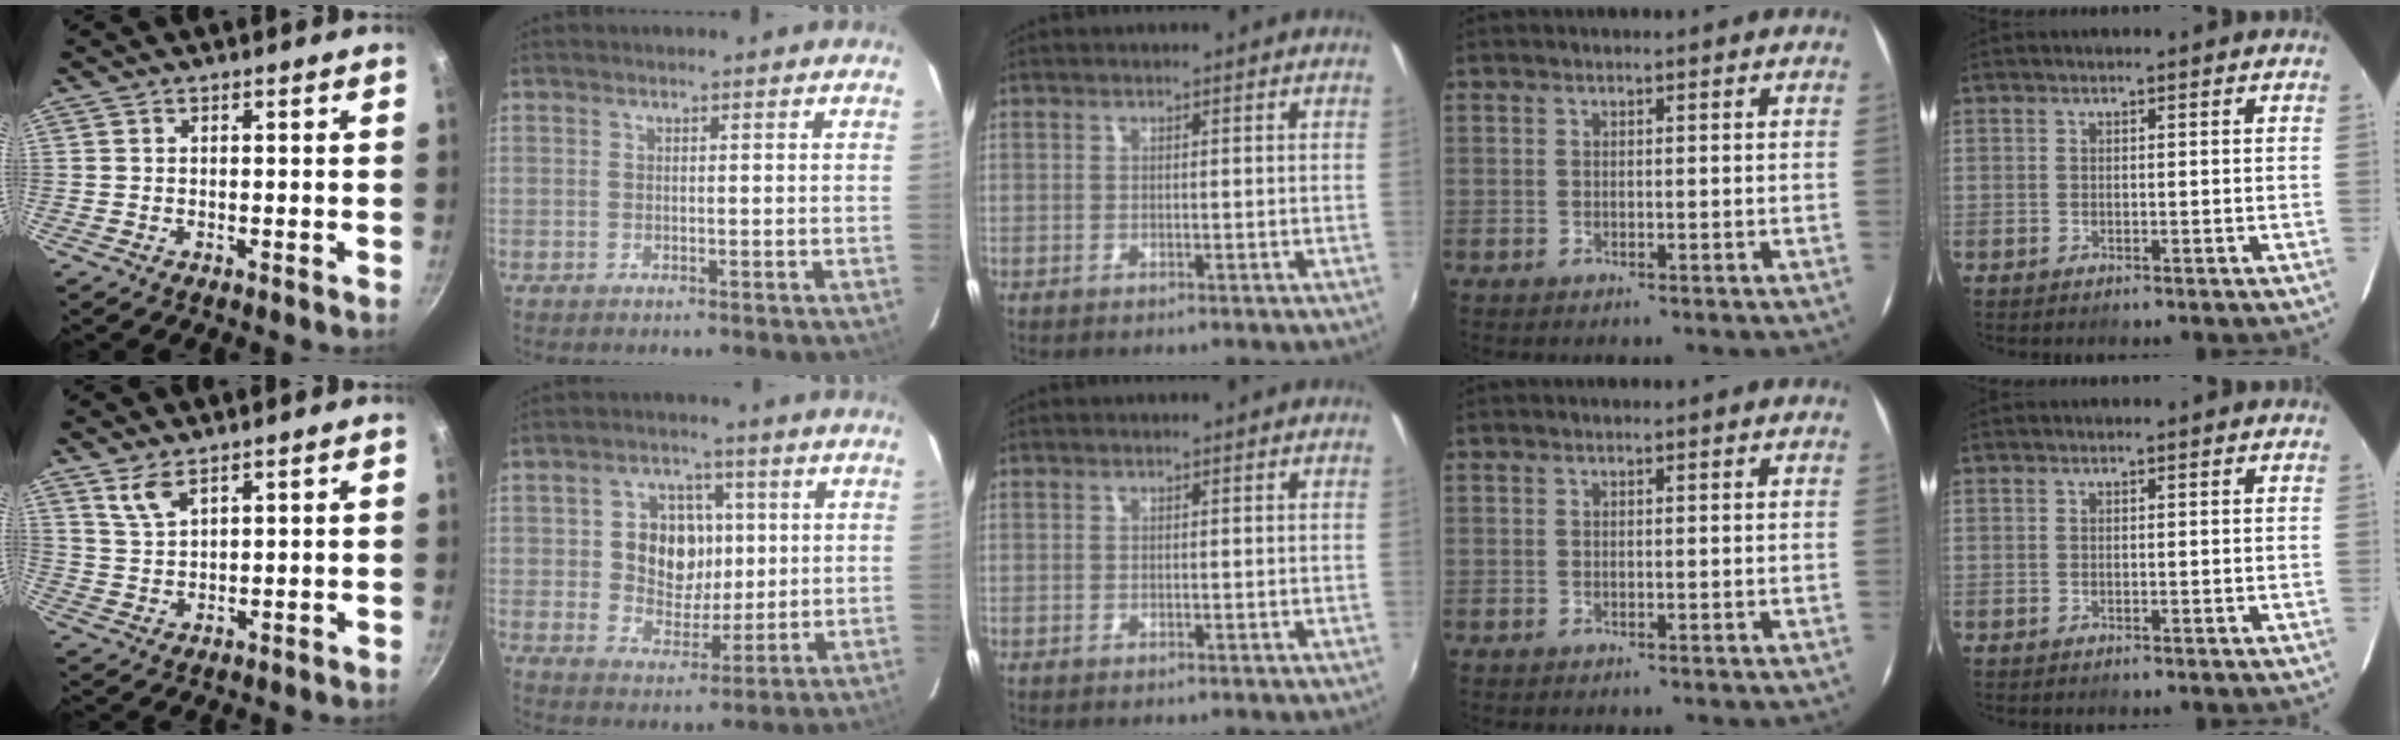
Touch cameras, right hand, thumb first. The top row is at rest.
{"thumb": {"total": 4.3, "force": [3.0, 1.5, 2.7], "torque": [-0.052, -0.018, 0.067]}, "index": {"total": 9.9, "force": [1.2, 8.3, 5.4], "torque": [-0.107, 0.011, 0.027]}}